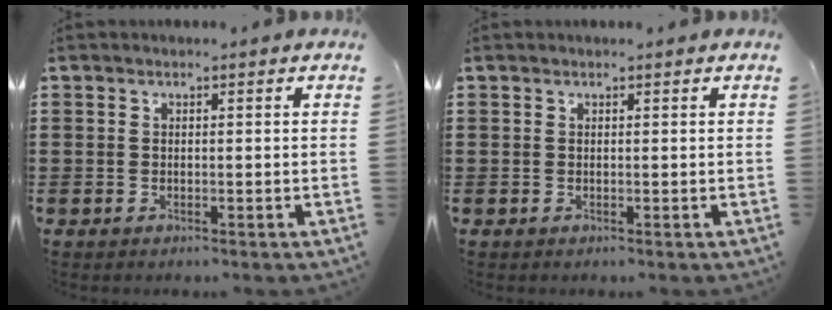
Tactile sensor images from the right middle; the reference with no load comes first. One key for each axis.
{"total": 0.0}